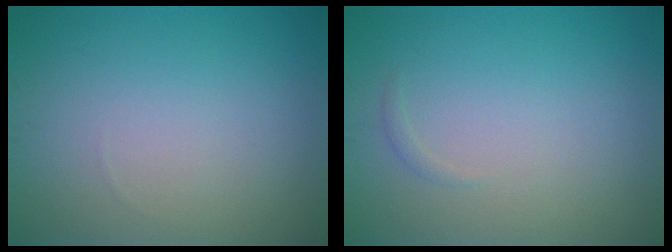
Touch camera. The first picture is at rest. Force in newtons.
{"total": 0.5, "press": 0.5, "slide": 0.0}